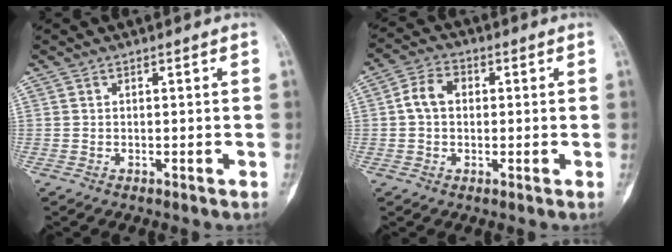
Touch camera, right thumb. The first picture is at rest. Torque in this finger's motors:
{"motor_torque": [0.14, 0.13, 0.28, -0.28, 0.05]}